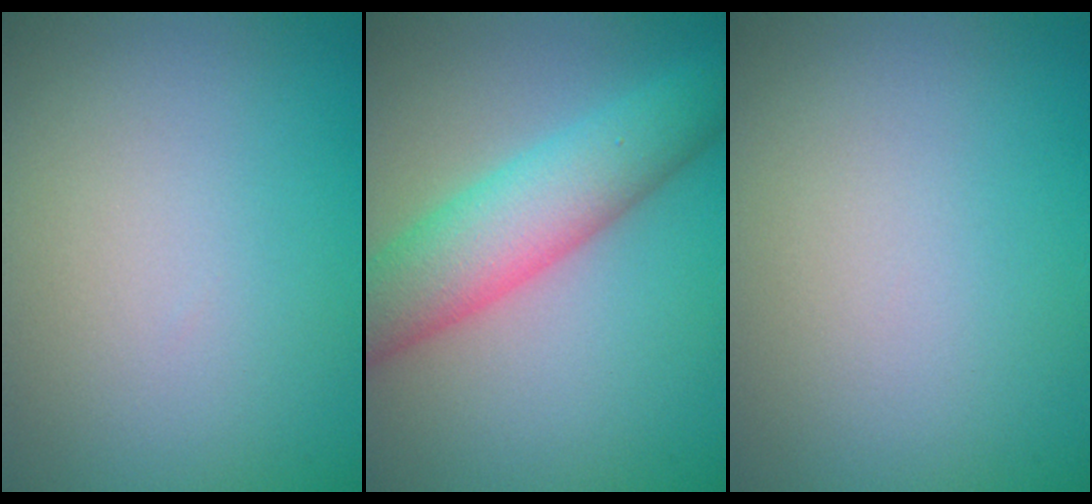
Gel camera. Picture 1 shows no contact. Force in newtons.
{"total": 6.9, "press": 6.9, "slide": 0.1}
{"total": 0.0}